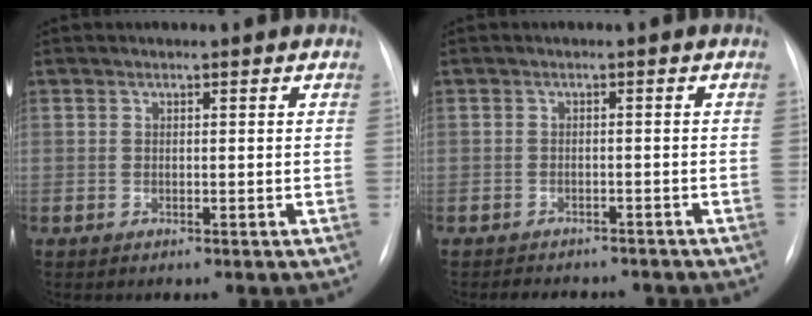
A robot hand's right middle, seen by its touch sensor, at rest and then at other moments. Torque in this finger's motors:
{"motor_torque": [0.36, -0.54, -0.04, 0.00]}